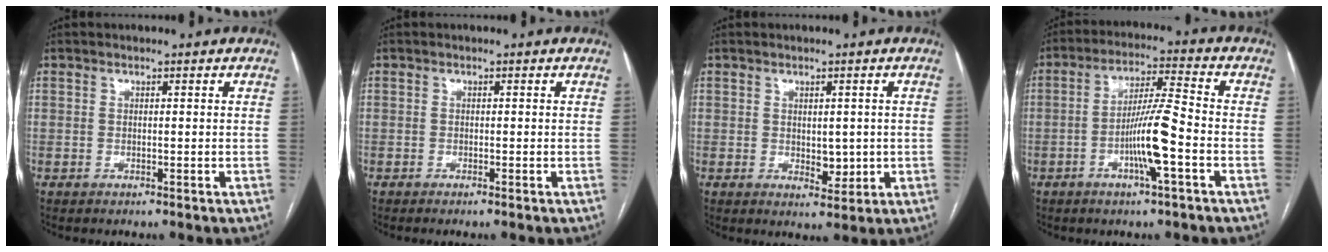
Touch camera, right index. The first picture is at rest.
{"total": 0.6, "force": [-0.4, -0.2, 0.4], "torque": [-0.009, -0.001, -0.007]}
{"total": 3.7, "force": [-0.1, 2.1, 3.1], "torque": [-0.040, -0.002, 0.008]}
{"total": 9.4, "force": [-3.0, 0.1, 8.9], "torque": [-0.169, 0.002, -0.056]}